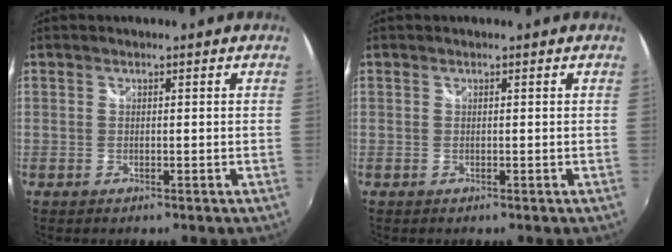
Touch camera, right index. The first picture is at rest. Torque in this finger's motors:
{"motor_torque": [0.00, 0.00, 0.00, 0.00]}